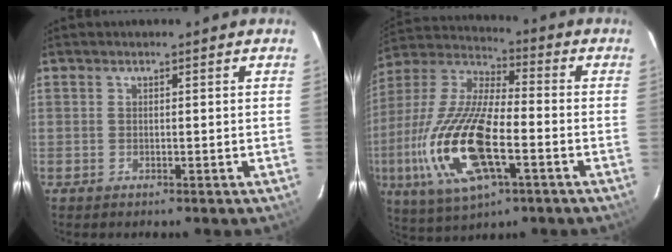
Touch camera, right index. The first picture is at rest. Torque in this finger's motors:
{"motor_torque": [2.14, 0.00, 1.05, 0.21]}